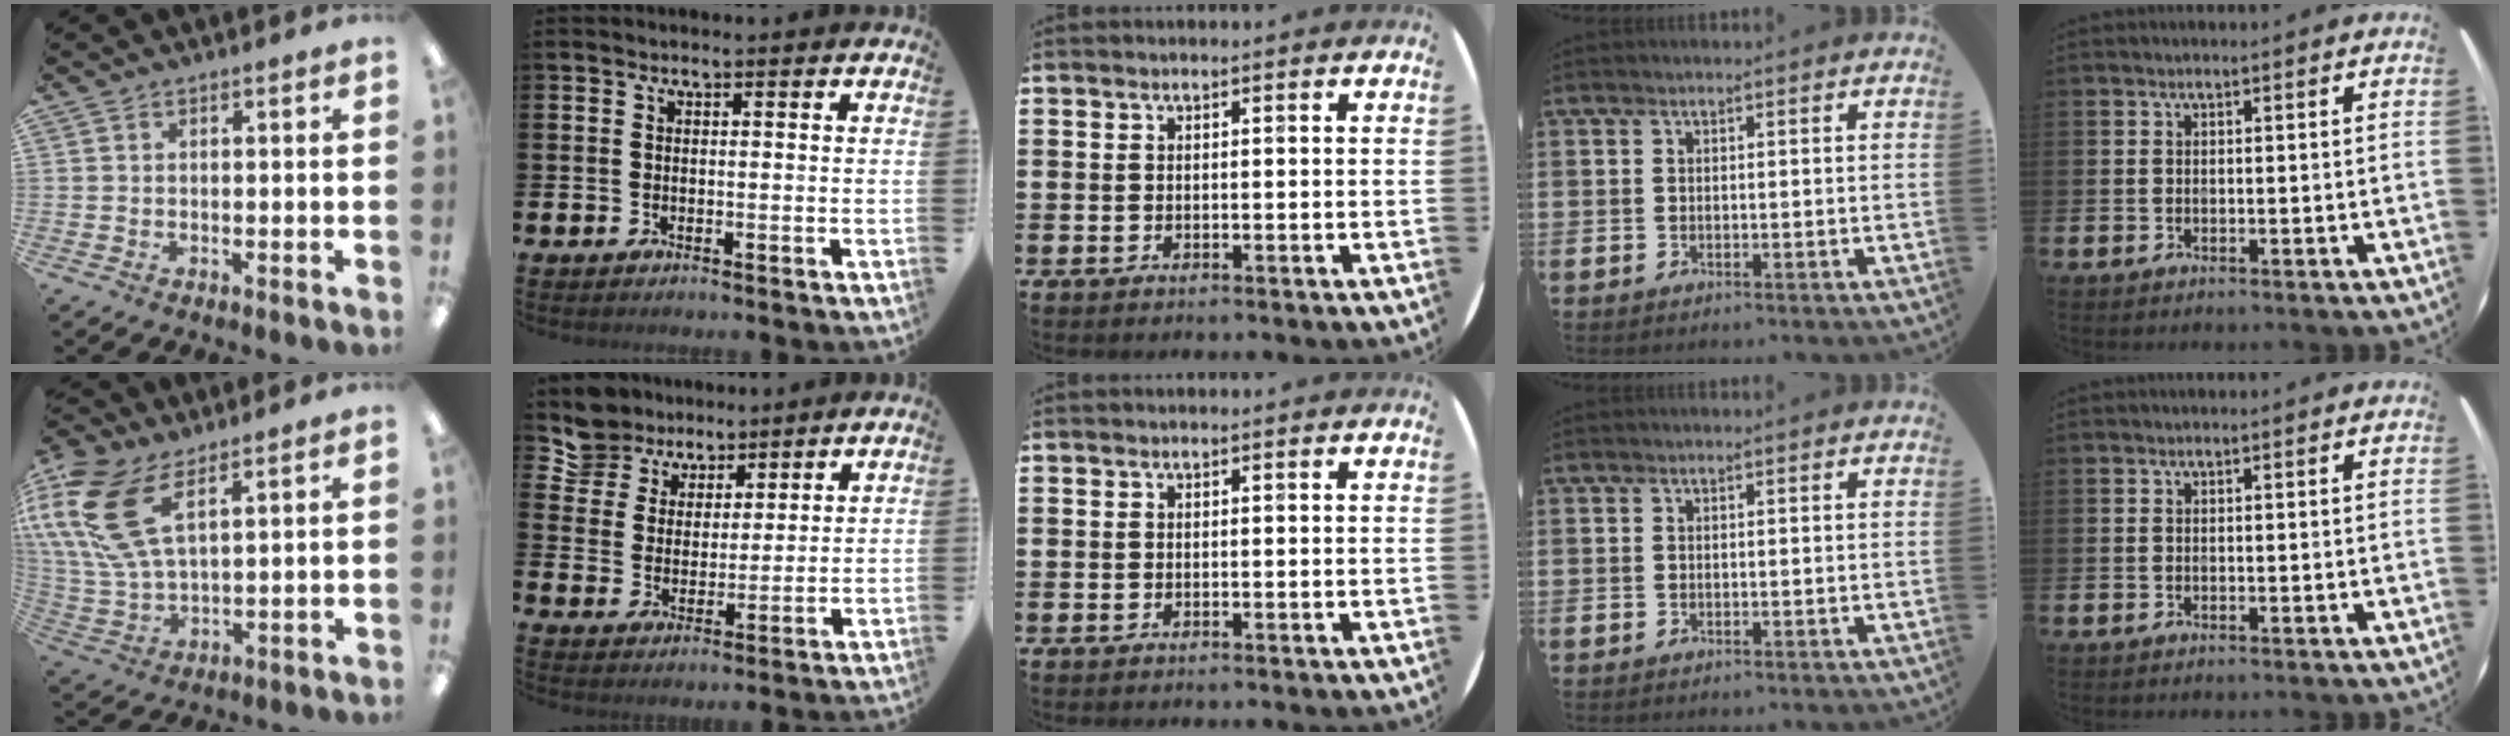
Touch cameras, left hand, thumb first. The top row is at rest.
{"thumb": {"total": 17.5, "force": [9.0, 7.7, 12.8], "torque": [-0.297, -0.036, 0.158]}, "index": {"total": 6.9, "force": [6.3, 2.7, -0.8], "torque": [-0.031, -0.040, 0.118]}}